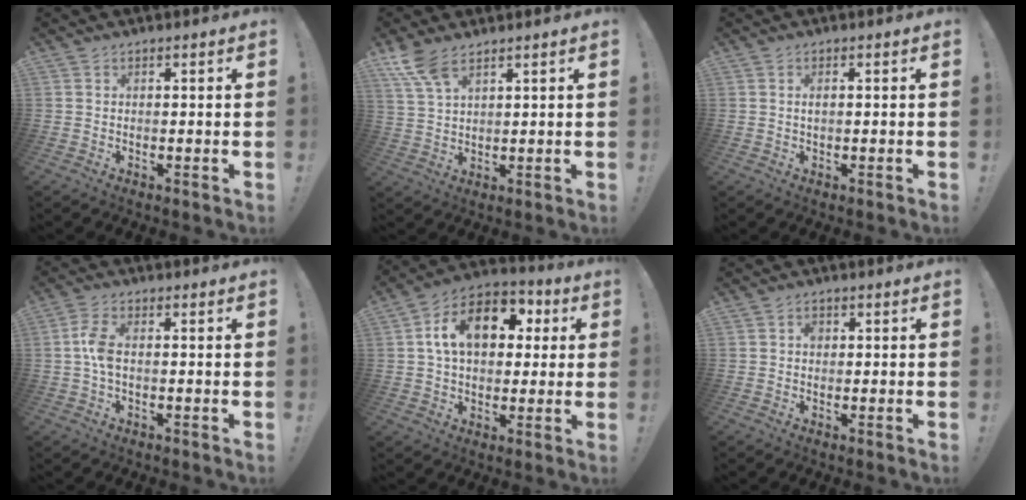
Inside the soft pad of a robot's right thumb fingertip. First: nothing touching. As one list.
[{"total": 7.5, "force": [5.4, 2.7, 4.5], "torque": [-0.095, -0.023, 0.104]}, {"total": 1.2, "force": [0.1, 0.3, 1.1], "torque": [-0.025, 0.002, 0.002]}, {"total": 5.8, "force": [-0.1, 2.7, 5.1], "torque": [-0.114, 0.008, -0.003]}, {"total": 16.7, "force": [4.6, 11.0, 11.8], "torque": [-0.185, 0.005, 0.083]}, {"total": 1.7, "force": [0.1, 1.4, 1.0], "torque": [-0.003, 0.000, -0.002]}]